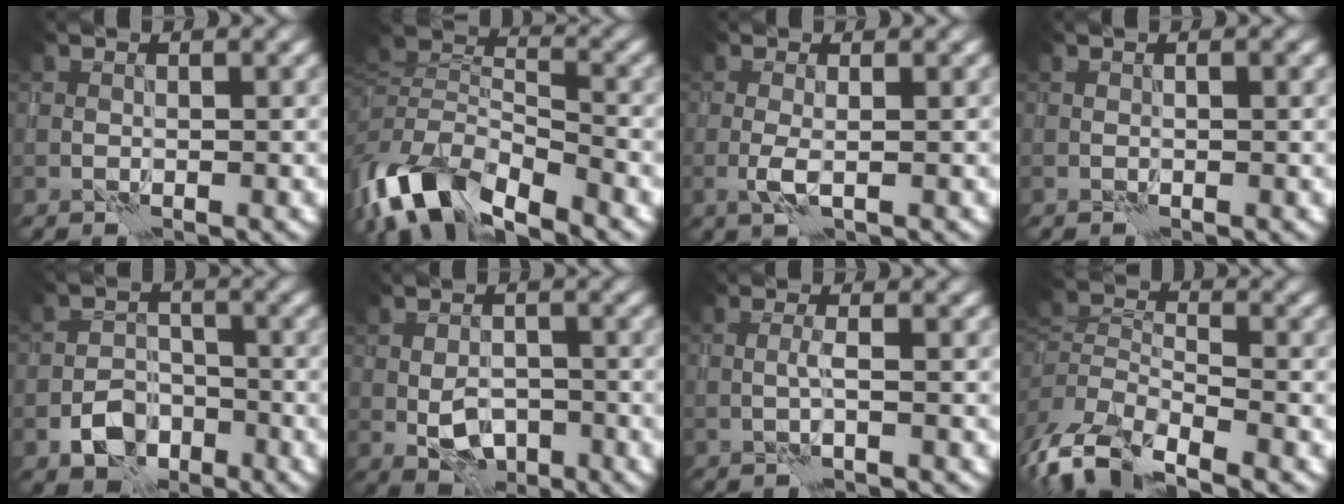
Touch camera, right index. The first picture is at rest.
{"total": 10.4, "force": [-6.1, 4.4, 7.2], "torque": [-0.137, -0.009, -0.121]}
{"total": 1.5, "force": [-0.2, 0.4, 1.5], "torque": [-0.030, -0.001, -0.009]}
{"total": 0.6, "force": [0.1, 0.4, 0.4], "torque": [-0.004, 0.000, 0.001]}
{"total": 3.6, "force": [-2.0, 2.6, 1.5], "torque": [-0.016, -0.001, -0.039]}
{"total": 3.4, "force": [-1.2, 2.2, 2.4], "torque": [-0.036, -0.003, -0.018]}
{"total": 0.7, "force": [-0.1, -0.1, 0.7], "torque": [-0.012, 0.002, -0.004]}
{"total": 7.3, "force": [-4.7, 3.4, 4.5], "torque": [-0.080, -0.008, -0.095]}